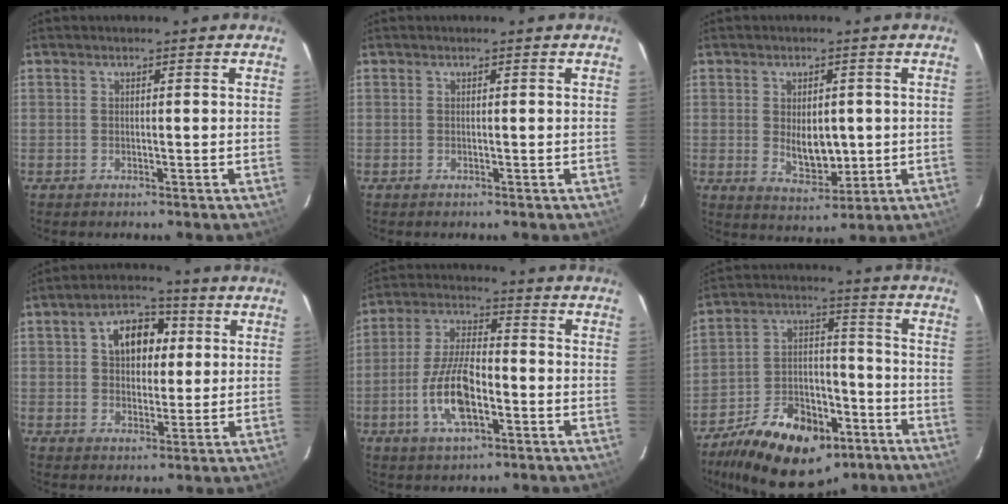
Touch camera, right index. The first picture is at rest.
{"total": 0.0}
{"total": 6.9, "force": [0.1, 4.2, 5.5], "torque": [-0.092, -0.008, 0.013]}
{"total": 9.0, "force": [2.5, 6.2, 6.1], "torque": [-0.101, 0.031, 0.043]}
{"total": 11.3, "force": [-4.0, 4.2, 9.8], "torque": [-0.201, 0.002, -0.073]}
{"total": 20.3, "force": [-12.8, 11.2, 11.1], "torque": [-0.212, 0.017, -0.193]}